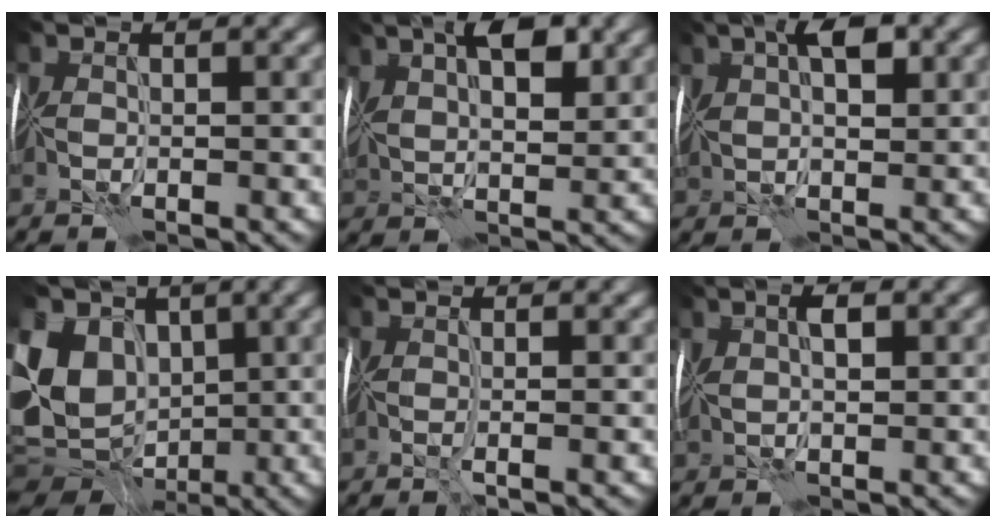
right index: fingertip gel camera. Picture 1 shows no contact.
{"total": 8.6, "force": [4.3, 4.3, 6.1], "torque": [-0.112, 0.033, 0.066]}
{"total": 5.1, "force": [2.3, 2.5, 3.8], "torque": [-0.072, 0.022, 0.036]}
{"total": 14.4, "force": [1.4, 12.0, 7.9], "torque": [-0.190, 0.012, 0.017]}
{"total": 1.1, "force": [0.1, 0.1, 1.1], "torque": [-0.016, 0.000, 0.002]}
{"total": 2.6, "force": [1.3, 1.1, 2.0], "torque": [-0.038, 0.016, 0.022]}